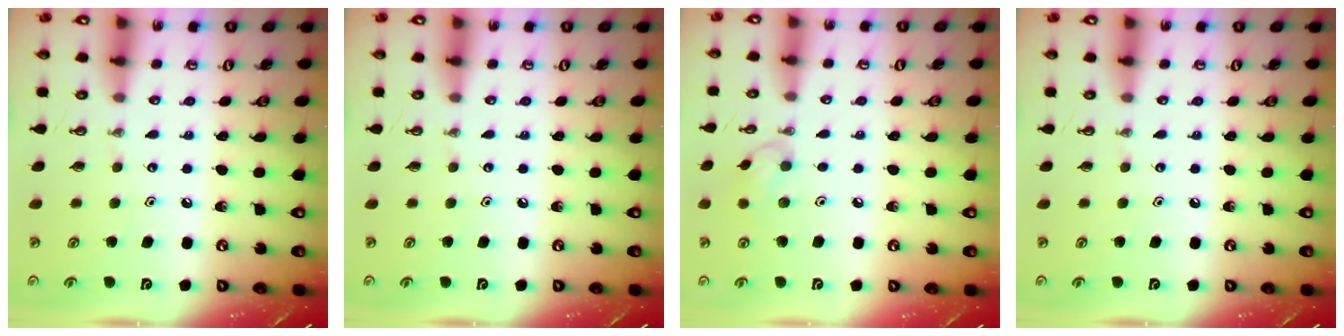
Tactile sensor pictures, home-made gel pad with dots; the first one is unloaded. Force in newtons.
{"total": 0.0}
{"total": 7.8, "press": 7.3, "slide": 2.7}
{"total": 0.0}